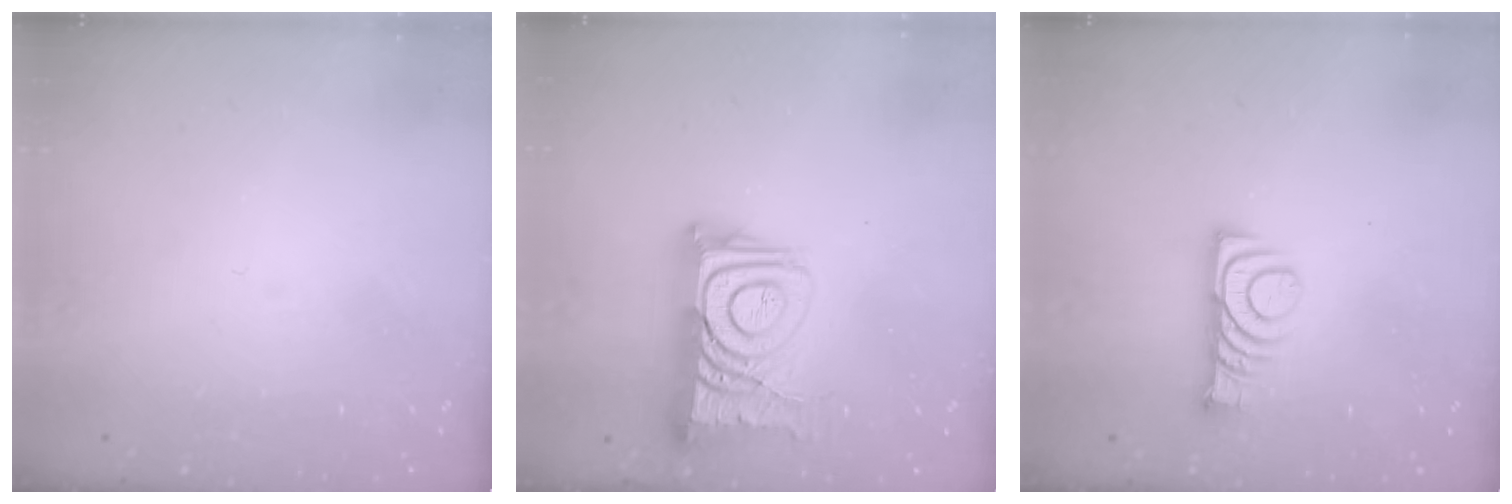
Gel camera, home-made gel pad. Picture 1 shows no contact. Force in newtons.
{"total": 16.4, "press": 16.3, "slide": 1.6}
{"total": 9.4, "press": 9.4, "slide": 0.9}